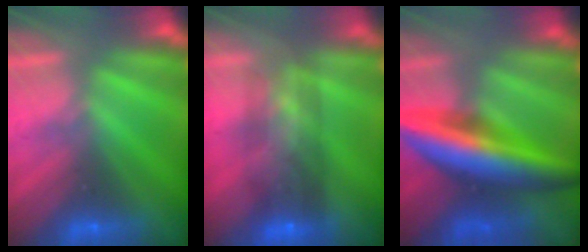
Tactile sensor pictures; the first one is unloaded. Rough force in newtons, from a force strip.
{"total": 7.1}
{"total": 7.0}